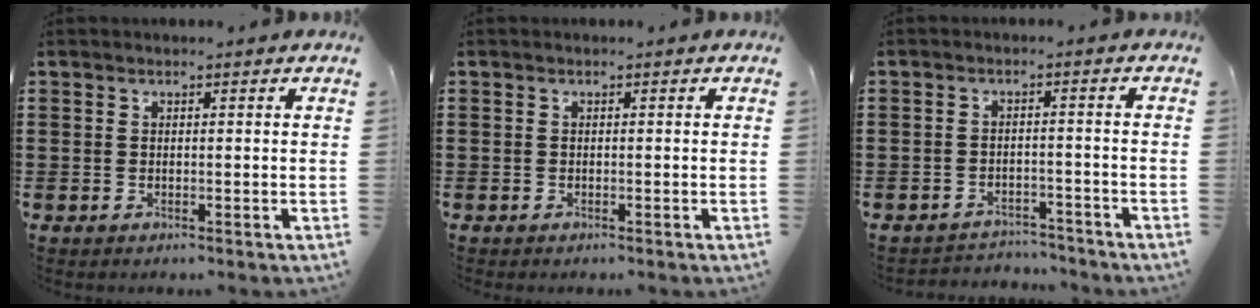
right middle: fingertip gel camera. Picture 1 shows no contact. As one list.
[{"total": 0.0}, {"total": 3.0, "force": [-2.9, 0.4, -0.2], "torque": [-0.007, -0.001, -0.063]}]